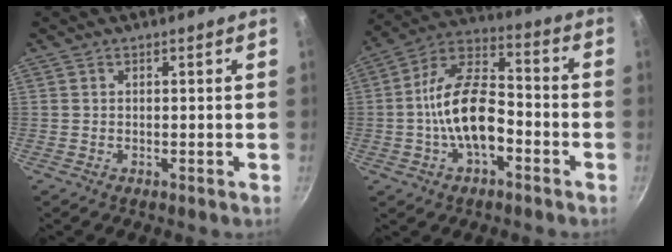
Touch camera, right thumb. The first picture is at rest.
{"total": 15.3, "force": [-3.8, 8.3, 12.4], "torque": [-0.196, 0.049, -0.082]}